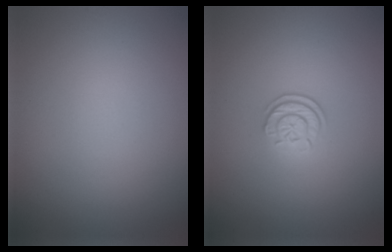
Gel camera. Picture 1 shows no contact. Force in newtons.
{"total": 2.3, "press": 1.7, "slide": 1.5}